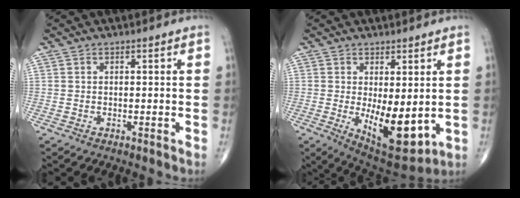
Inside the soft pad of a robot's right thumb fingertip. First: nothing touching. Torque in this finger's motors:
{"motor_torque": [0.81, 2.72, 0.10, -0.19, 0.38]}